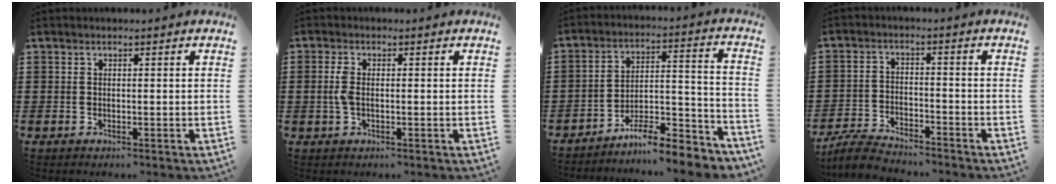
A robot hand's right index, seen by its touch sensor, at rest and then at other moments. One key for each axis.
{"total": 2.8, "fx": -0.2, "fy": 1.1, "fz": 2.5, "tx": -0.070, "ty": -0.007, "tz": -0.012}
{"total": 8.1, "fx": -7.5, "fy": 0.9, "fz": 2.8, "tx": -0.032, "ty": 0.018, "tz": -0.142}
{"total": 4.9, "fx": -4.7, "fy": 0.5, "fz": 1.2, "tx": -0.042, "ty": -0.003, "tz": -0.099}